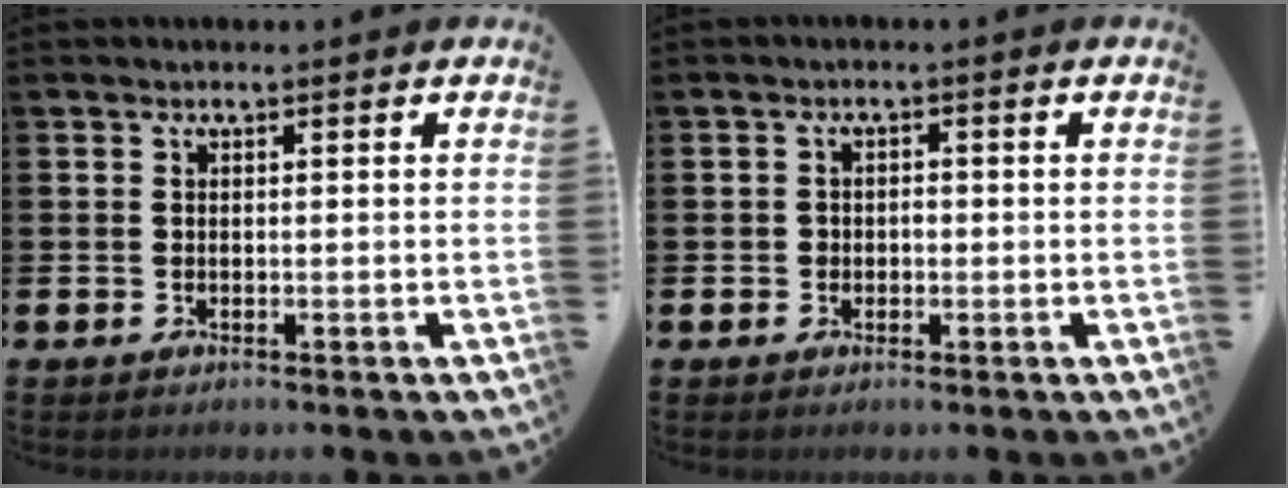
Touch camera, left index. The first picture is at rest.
{"total": 1.3, "force": [-0.2, 1.1, 0.5], "torque": [-0.011, 0.007, -0.006]}